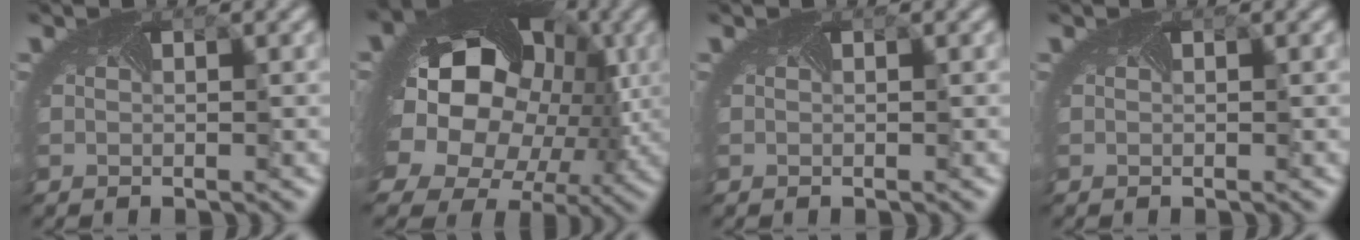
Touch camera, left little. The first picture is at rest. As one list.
[{"total": 18.4, "force": [1.3, 15.0, 10.6], "torque": [-0.222, -0.003, 0.012]}, {"total": 0.0}, {"total": 0.0}]